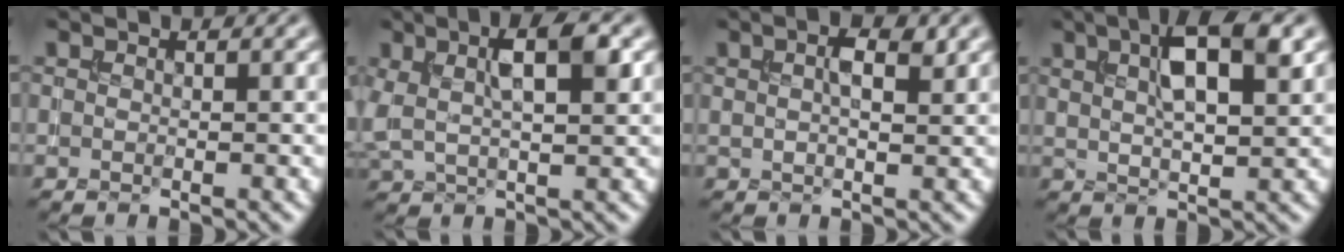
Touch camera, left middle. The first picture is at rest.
{"total": 5.5, "force": [1.7, 2.1, 4.8], "torque": [-0.094, 0.007, 0.029]}
{"total": 2.9, "force": [1.1, 1.1, 2.5], "torque": [-0.046, 0.005, 0.019]}
{"total": 6.8, "force": [2.9, 2.3, 5.7], "torque": [-0.100, 0.009, 0.048]}